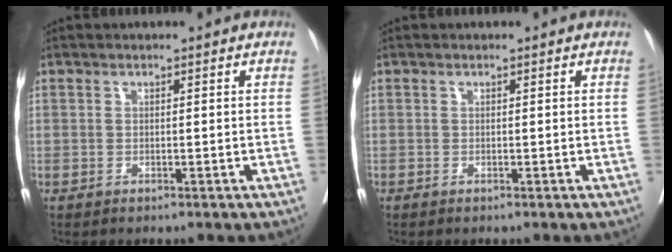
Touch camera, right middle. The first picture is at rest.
{"total": 0.0}